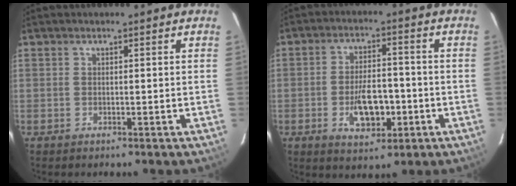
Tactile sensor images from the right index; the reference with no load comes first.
{"total": 8.8, "force": [-2.8, 4.7, 7.0], "torque": [-0.135, 0.003, -0.033]}